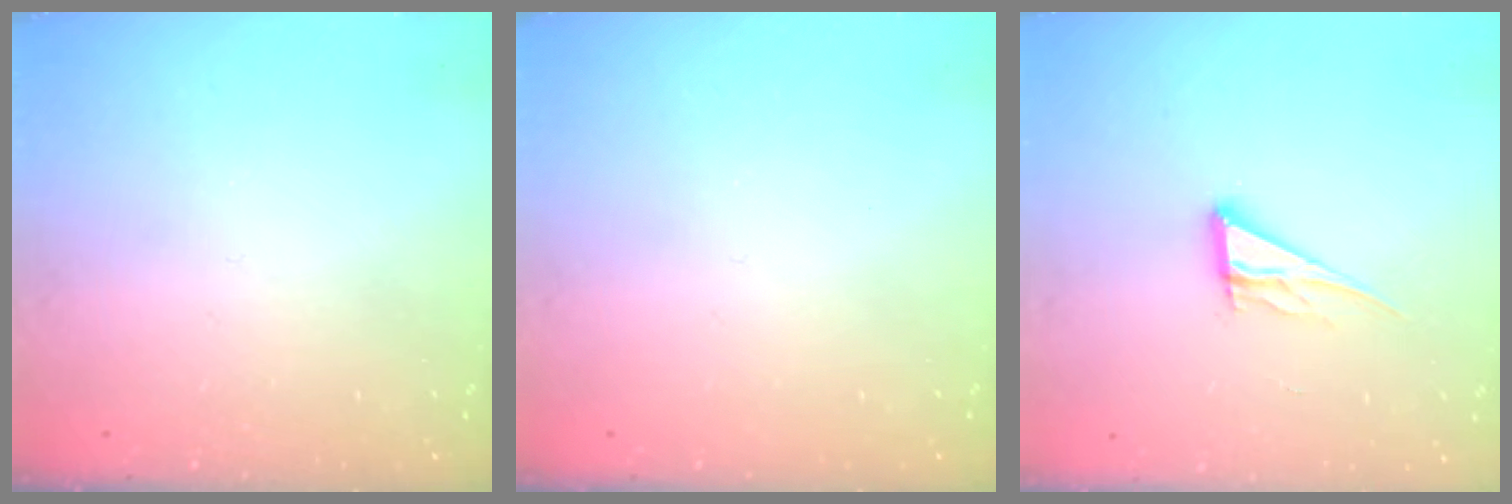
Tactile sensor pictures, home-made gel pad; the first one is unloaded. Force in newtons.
{"total": 0.0}
{"total": 7.1, "press": 7.1, "slide": 0.2}